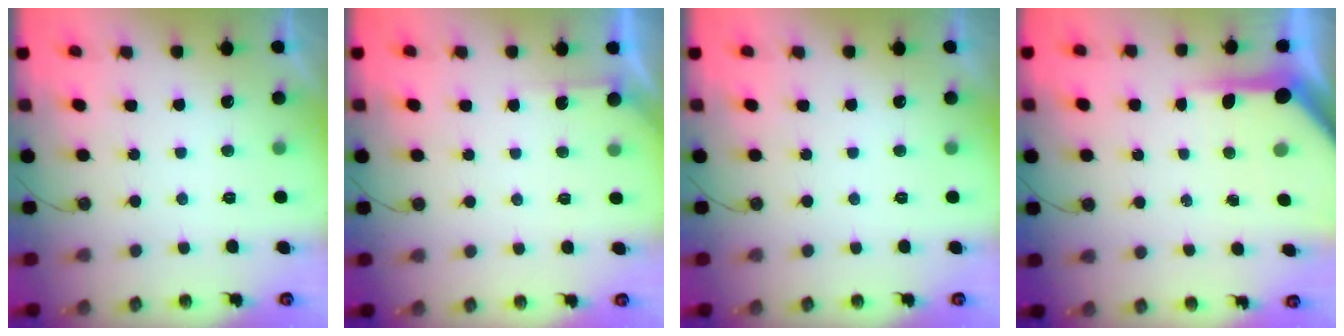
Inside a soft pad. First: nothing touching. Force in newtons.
{"total": 2.8, "press": 2.8, "slide": 0.3}
{"total": 0.0}
{"total": 7.8, "press": 7.8, "slide": 0.7}